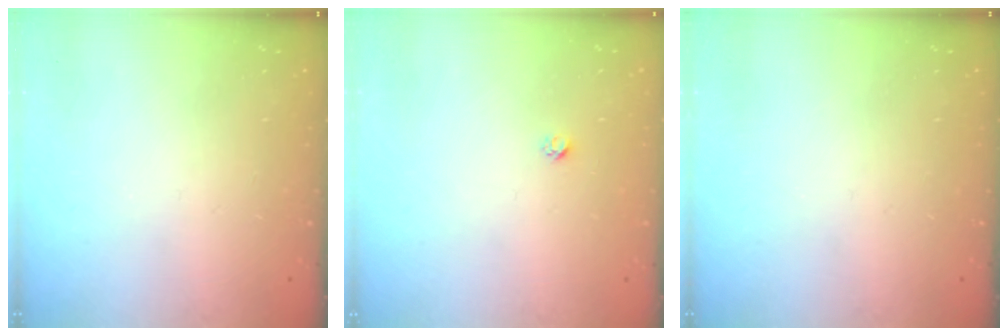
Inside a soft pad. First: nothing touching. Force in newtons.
{"total": 1.9, "press": 1.9, "slide": 0.1}
{"total": 0.0}